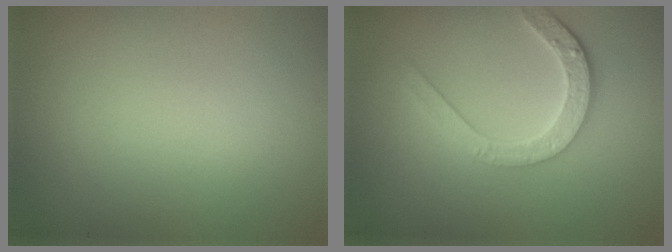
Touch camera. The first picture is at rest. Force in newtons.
{"total": 4.0, "press": 3.3, "slide": 2.2}